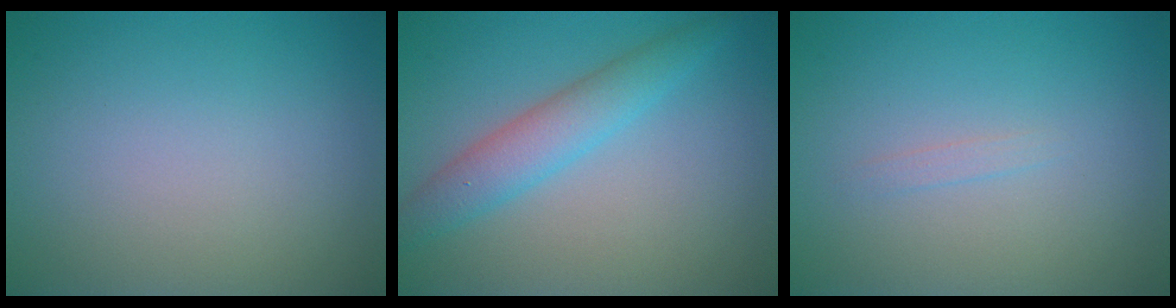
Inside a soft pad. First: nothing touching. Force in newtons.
{"total": 3.6, "press": 3.6, "slide": 0.1}
{"total": 0.6, "press": 0.6, "slide": 0.1}